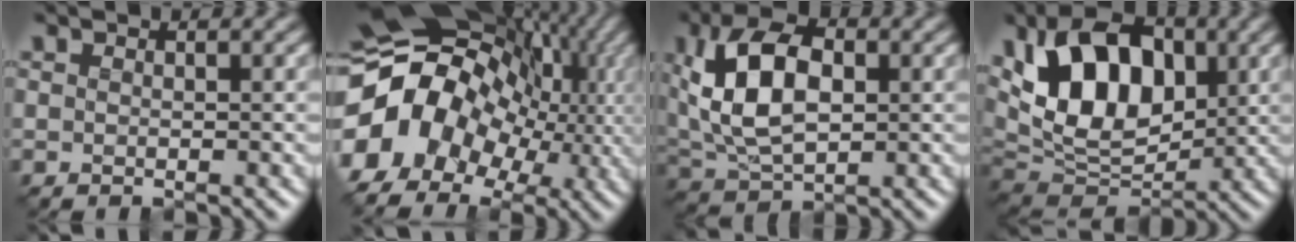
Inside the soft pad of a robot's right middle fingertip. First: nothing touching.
{"total": 15.5, "force": [-1.4, 12.2, 9.6], "torque": [-0.175, 0.005, -0.032]}
{"total": 8.9, "force": [1.0, 5.2, 7.2], "torque": [-0.147, 0.011, 0.005]}
{"total": 11.6, "force": [2.7, 7.1, 8.7], "torque": [-0.144, 0.015, 0.031]}